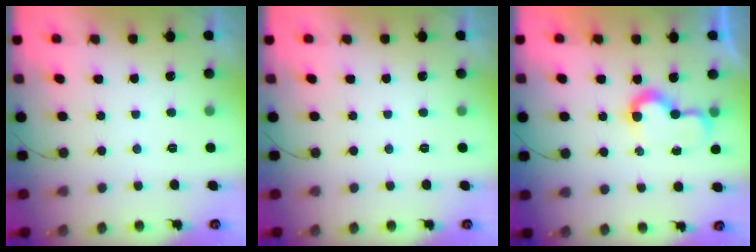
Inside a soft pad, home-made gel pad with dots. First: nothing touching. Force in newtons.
{"total": 0.0}
{"total": 7.9, "press": 7.8, "slide": 0.3}